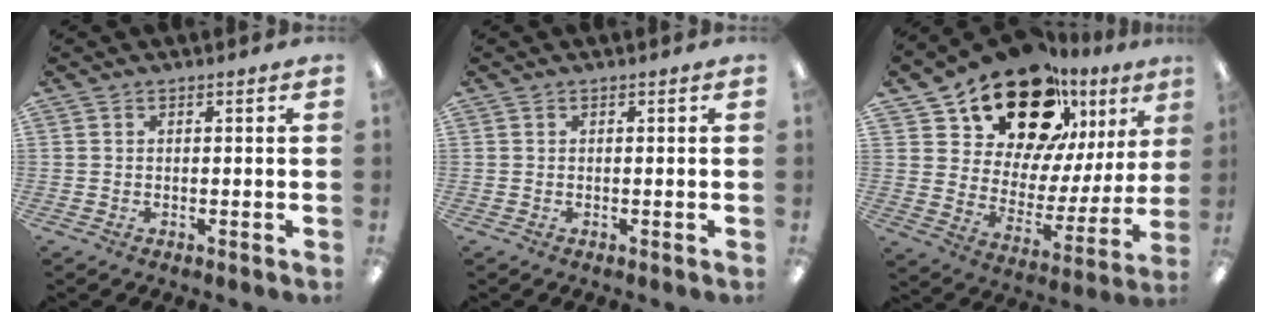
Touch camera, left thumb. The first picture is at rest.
{"total": 0.0}
{"total": 21.3, "force": [16.1, 10.5, 9.2], "torque": [-0.155, -0.109, 0.285]}